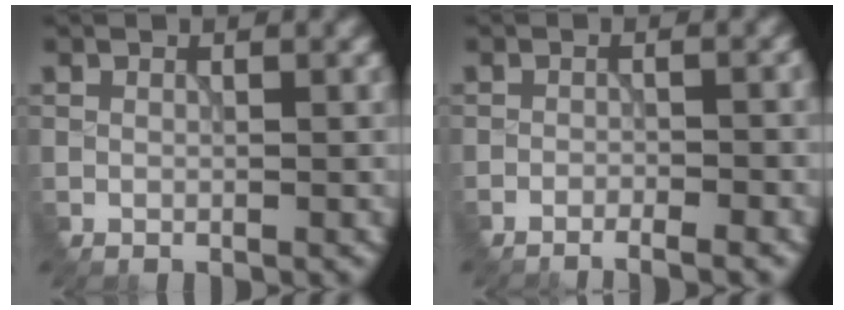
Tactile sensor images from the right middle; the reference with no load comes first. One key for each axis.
{"total": 2.5, "fx": -2.0, "fy": 0.1, "fz": 1.6, "tx": -0.018, "ty": 0.010, "tz": -0.031}